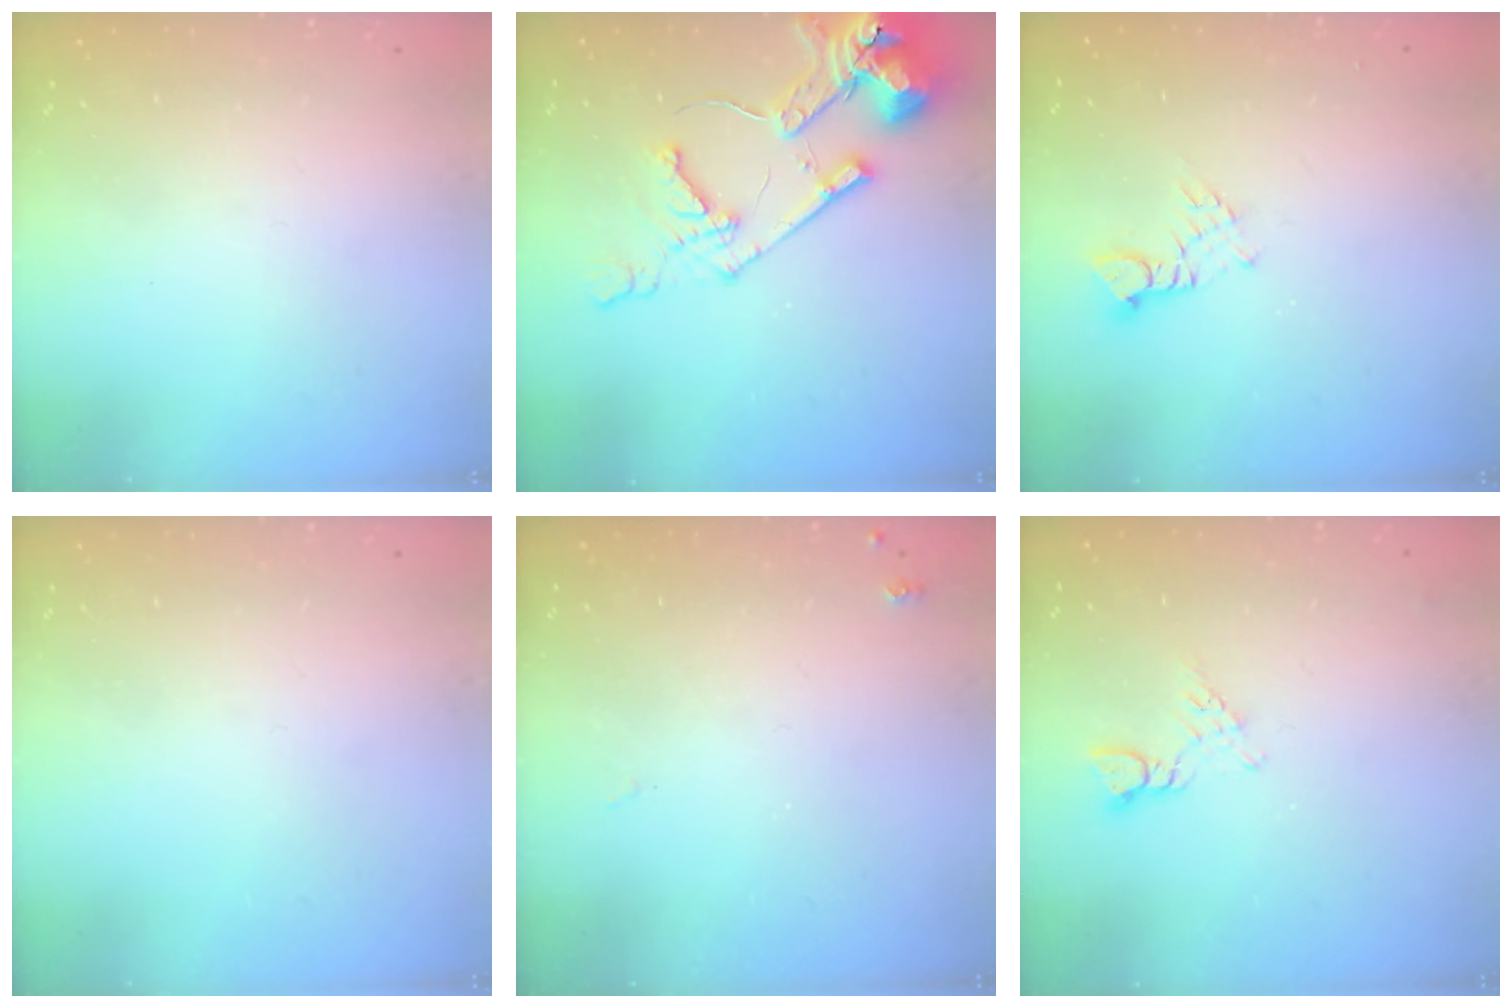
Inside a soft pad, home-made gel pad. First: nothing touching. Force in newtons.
{"total": 15.5, "press": 15.3, "slide": 2.0}
{"total": 3.9, "press": 3.9, "slide": 0.2}
{"total": 0.0}
{"total": 3.7, "press": 3.6, "slide": 0.7}
{"total": 4.0, "press": 4.0, "slide": 0.5}